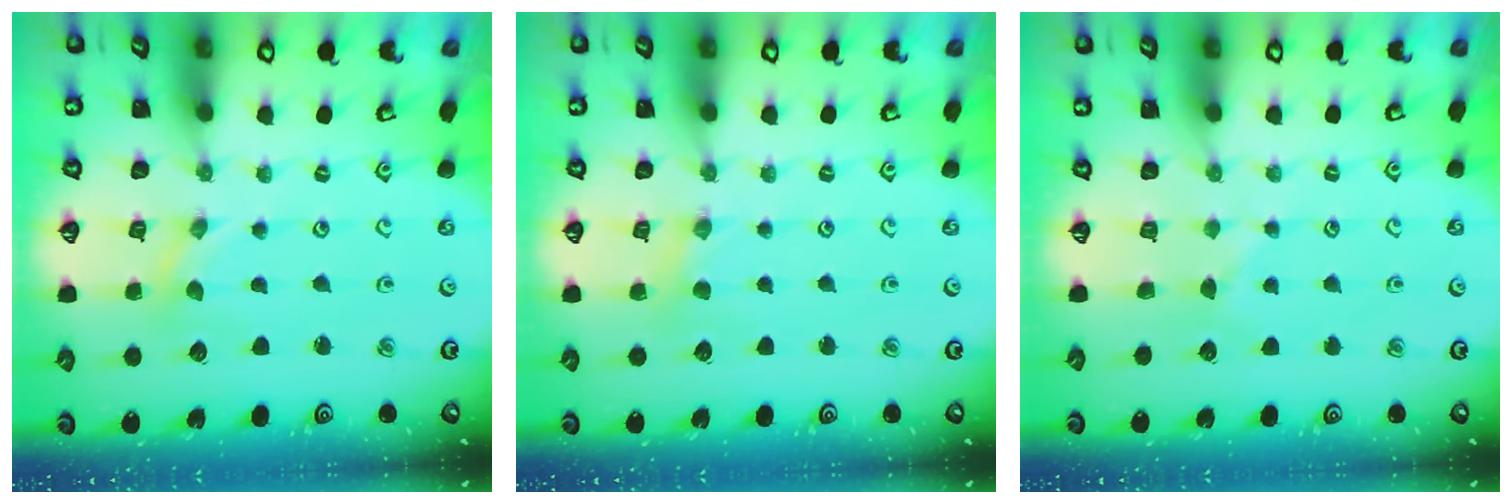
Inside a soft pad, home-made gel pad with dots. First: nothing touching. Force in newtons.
{"total": 2.4, "press": 2.4, "slide": 0.5}
{"total": 2.9, "press": 2.9, "slide": 0.5}